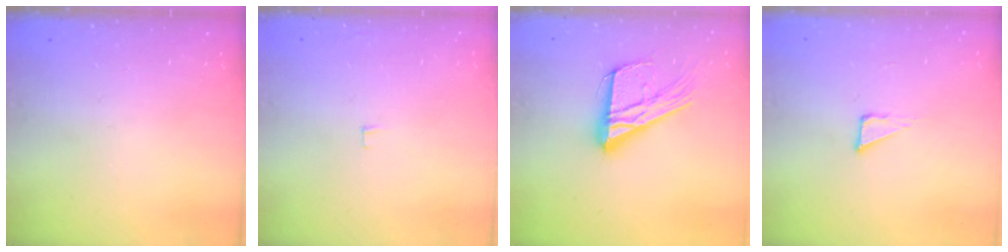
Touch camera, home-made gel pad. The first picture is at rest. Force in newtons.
{"total": 3.9, "press": 3.8, "slide": 0.4}
{"total": 18.1, "press": 18.0, "slide": 1.6}
{"total": 4.0, "press": 3.9, "slide": 0.8}